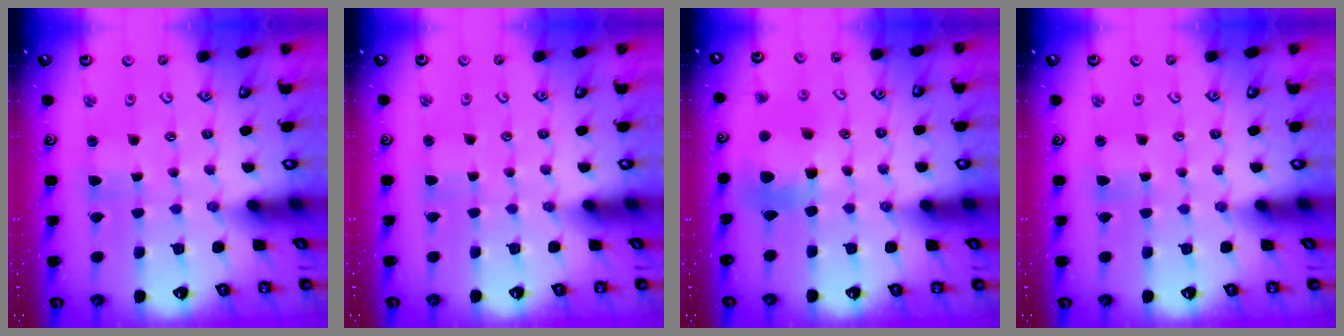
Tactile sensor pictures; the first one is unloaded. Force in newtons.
{"total": 1.7, "press": 1.6, "slide": 0.3}
{"total": 9.6, "press": 9.5, "slide": 1.1}
{"total": 0.0}